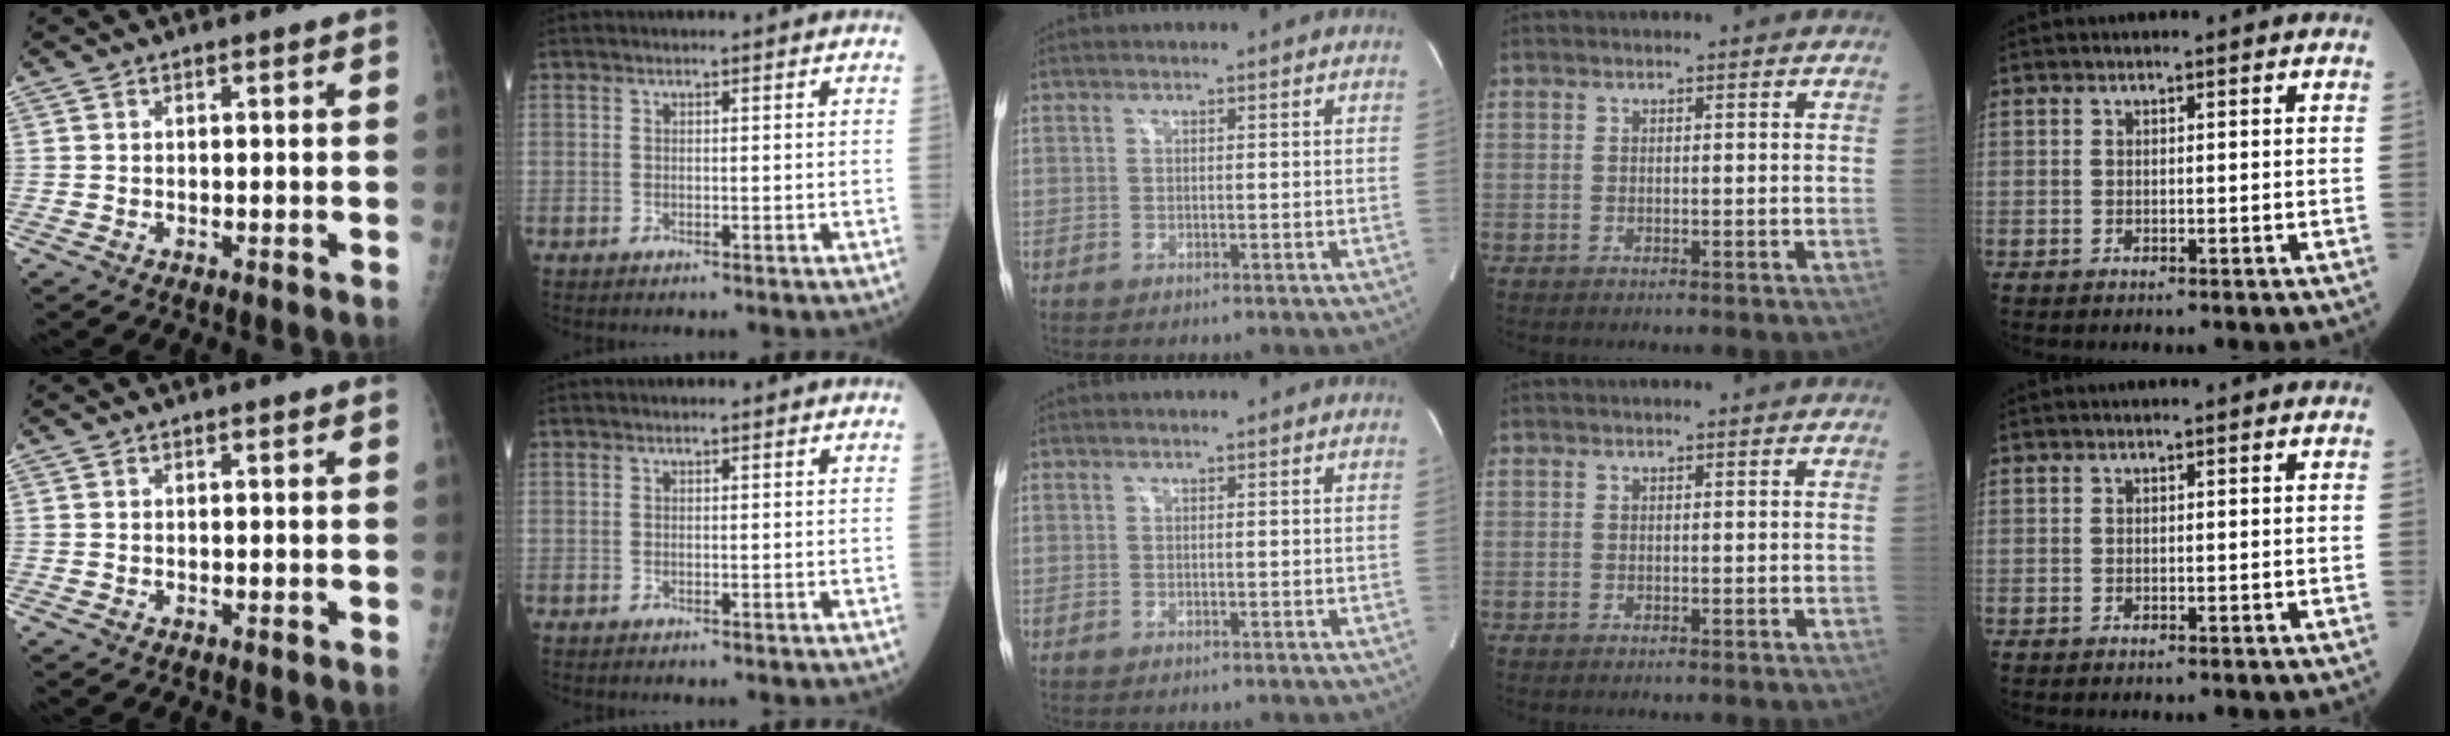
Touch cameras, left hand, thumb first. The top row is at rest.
{}